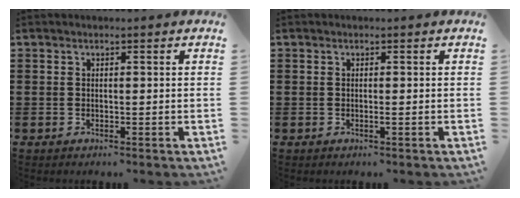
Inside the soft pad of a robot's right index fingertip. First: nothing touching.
{"total": 0.6, "force": [-0.1, -0.1, 0.5], "torque": [-0.009, -0.004, -0.002]}